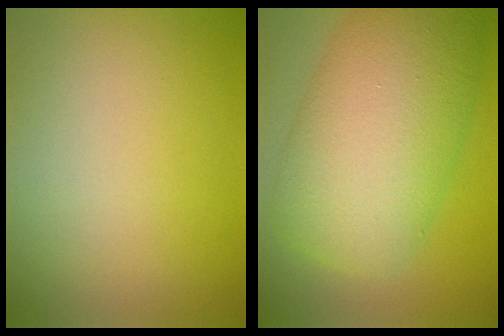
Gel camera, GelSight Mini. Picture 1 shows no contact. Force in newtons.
{"total": 11.5, "press": 11.5, "slide": 0.2}